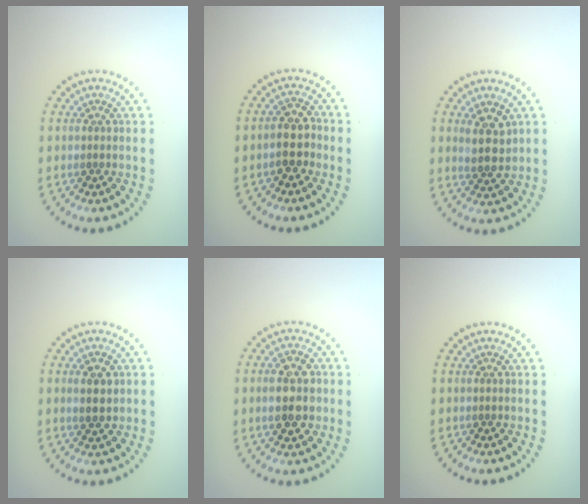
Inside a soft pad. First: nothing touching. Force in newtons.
{"total": 2.7, "press": 2.5, "slide": 1.1}
{"total": 2.7, "press": 2.5, "slide": 0.9}
{"total": 2.3, "press": 2.2, "slide": 0.6}
{"total": 4.4, "press": 4.4, "slide": 0.3}
{"total": 0.0}